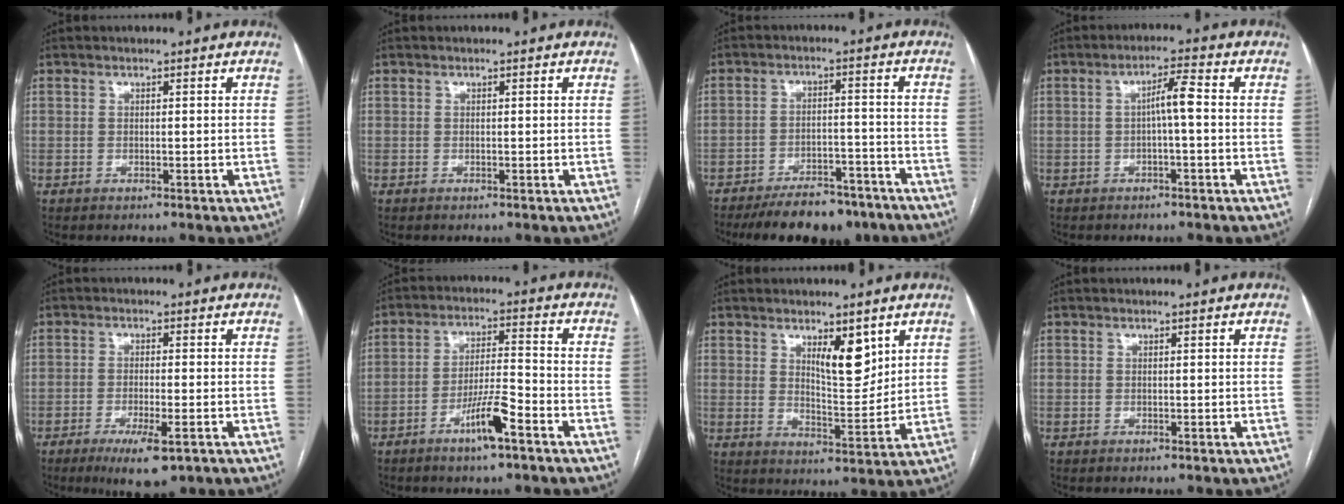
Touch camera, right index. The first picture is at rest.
{"total": 0.0}
{"total": 12.2, "force": [-9.9, 4.5, 5.5], "torque": [-0.067, 0.006, -0.147]}
{"total": 2.5, "force": [0.0, -0.1, 2.5], "torque": [-0.042, 0.003, 0.000]}
{"total": 6.7, "force": [-3.7, 1.3, 5.5], "torque": [-0.093, -0.014, -0.055]}
{"total": 7.3, "force": [-4.2, 0.6, 5.9], "torque": [-0.112, -0.001, -0.075]}
{"total": 7.0, "force": [3.7, 2.3, 5.4], "torque": [-0.089, -0.012, 0.064]}
{"total": 0.0}